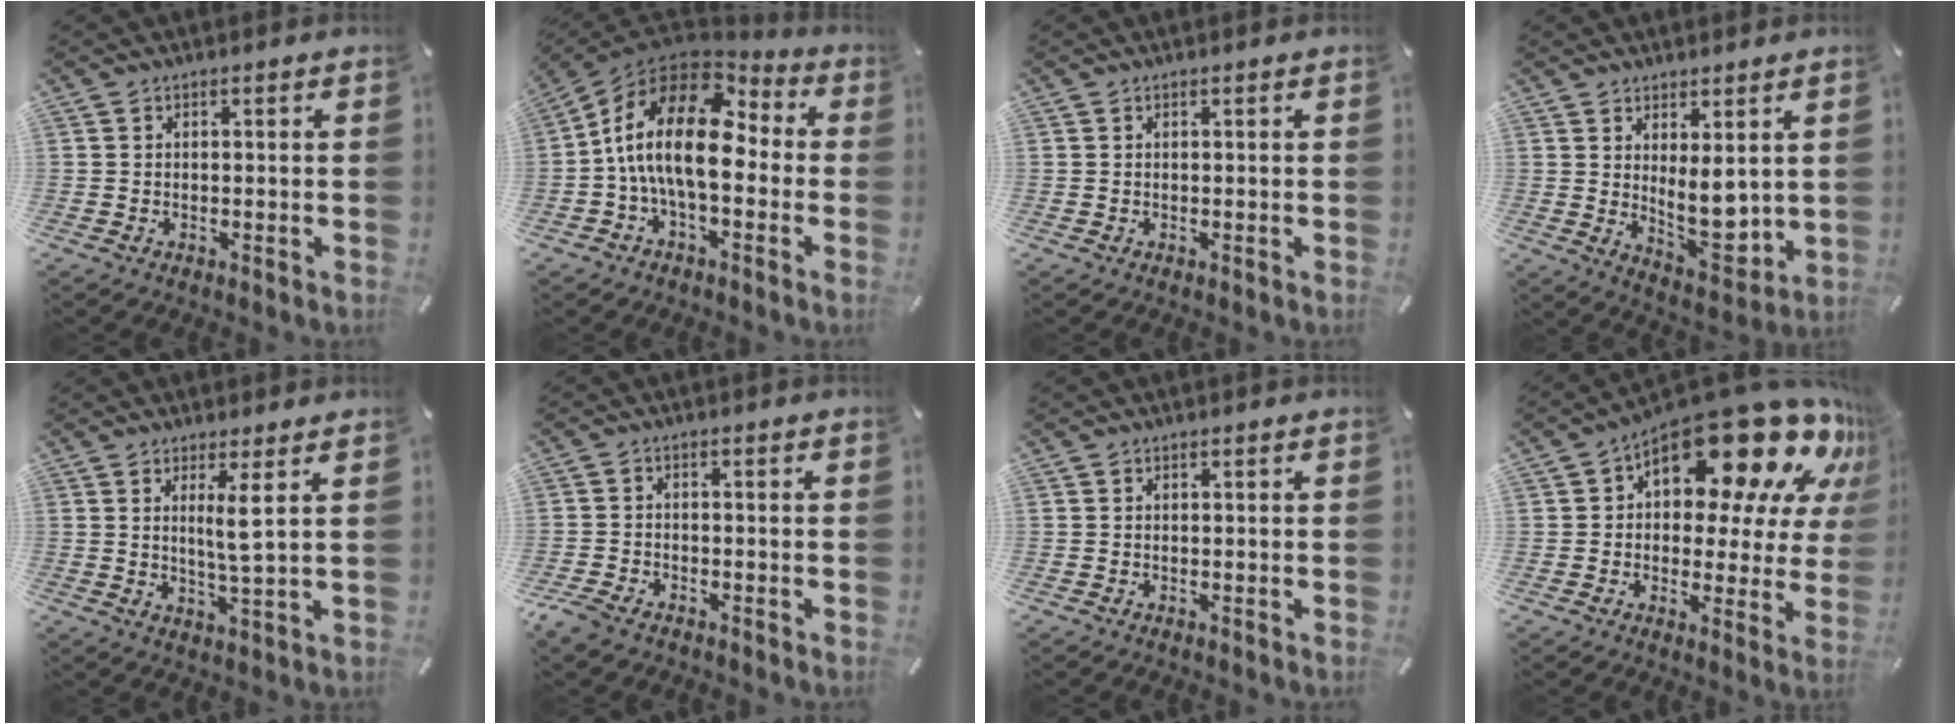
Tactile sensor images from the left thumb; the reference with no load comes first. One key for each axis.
{"total": 17.3, "fx": -0.3, "fy": 9.1, "fz": 14.7, "tx": -0.301, "ty": 0.007, "tz": -0.007}
{"total": 0.0}
{"total": 9.4, "fx": 2.6, "fy": 4.7, "fz": 7.7, "tx": -0.111, "ty": -0.034, "tz": 0.051}
{"total": 5.5, "fx": 1.8, "fy": 0.2, "fz": 5.2, "tx": -0.098, "ty": -0.009, "tz": 0.026}
{"total": 3.5, "fx": -2.8, "fy": 1.6, "fz": 1.4, "tx": -0.041, "ty": 0.008, "tz": -0.058}
{"total": 0.0}
{"total": 22.5, "fx": 13.4, "fy": 10.5, "fz": 14.8, "tx": -0.211, "ty": -0.101, "tz": 0.226}